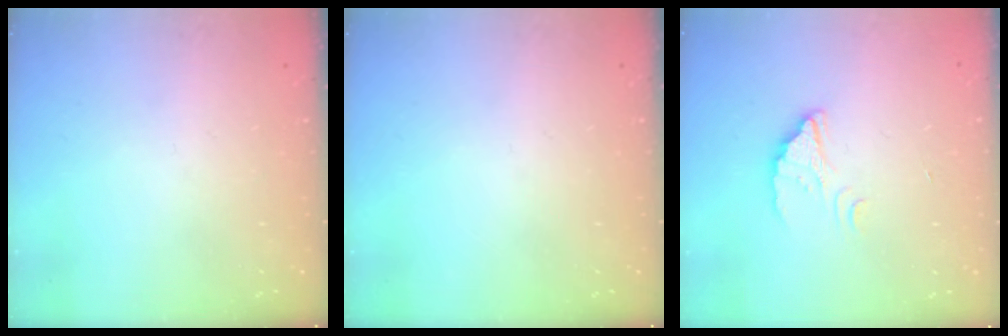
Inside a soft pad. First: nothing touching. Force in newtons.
{"total": 0.0}
{"total": 2.7, "press": 2.7, "slide": 0.1}